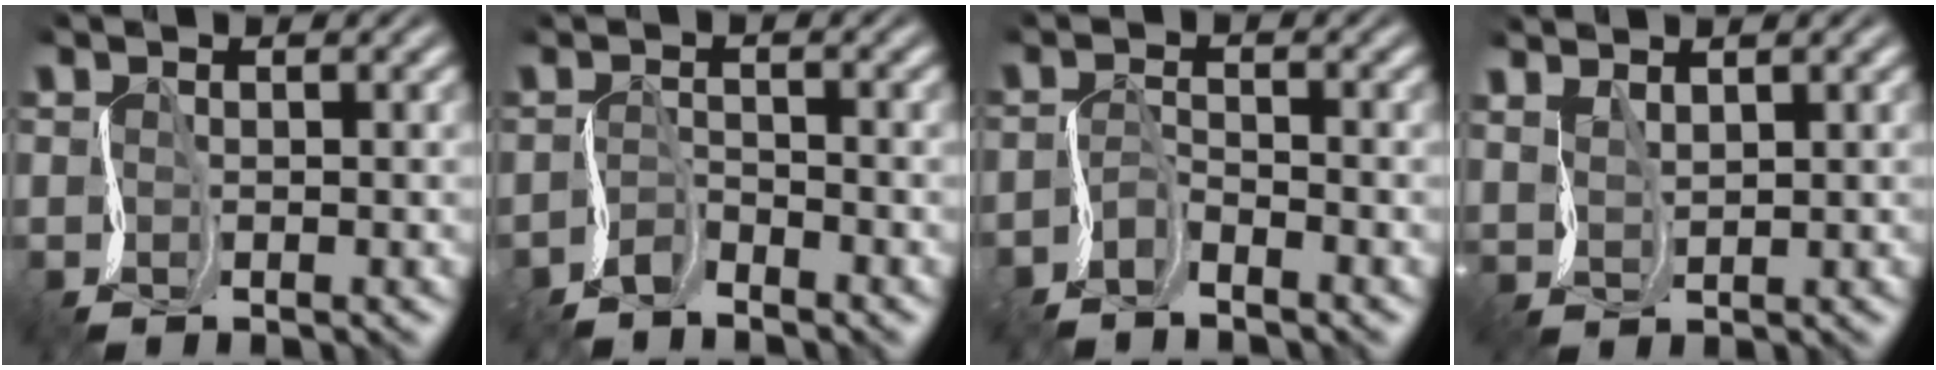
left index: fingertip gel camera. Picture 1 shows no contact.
{"total": 1.6, "force": [-1.5, -0.1, -0.3], "torque": [-0.003, 0.006, -0.038]}
{"total": 1.9, "force": [-1.8, 0.3, 0.6], "torque": [-0.020, 0.002, -0.044]}
{"total": 2.3, "force": [2.2, -0.2, -0.7], "torque": [0.004, 0.005, 0.048]}